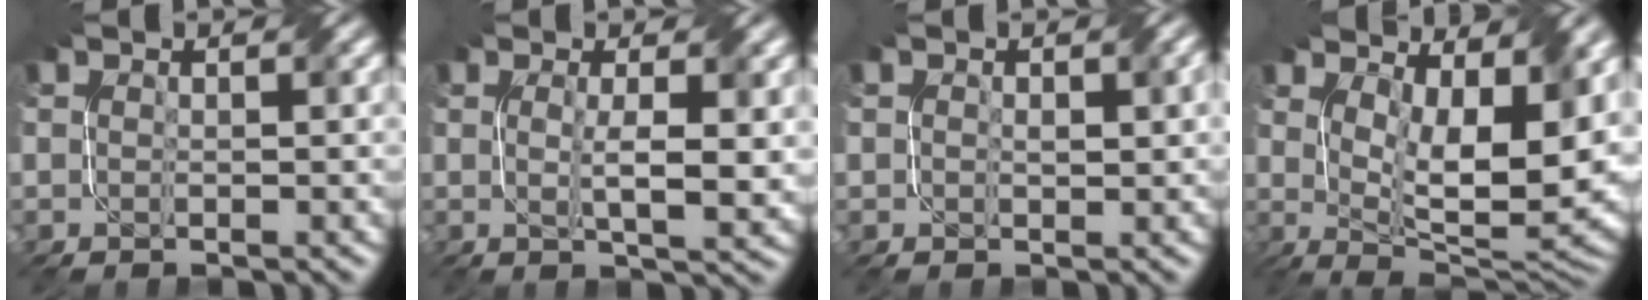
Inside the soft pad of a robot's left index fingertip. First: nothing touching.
{"total": 3.7, "force": [0.5, 0.7, 3.6], "torque": [-0.060, -0.003, 0.012]}
{"total": 1.7, "force": [0.5, 1.0, 1.3], "torque": [-0.020, 0.001, 0.010]}
{"total": 11.9, "force": [4.0, 4.7, 10.2], "torque": [-0.152, -0.013, 0.073]}